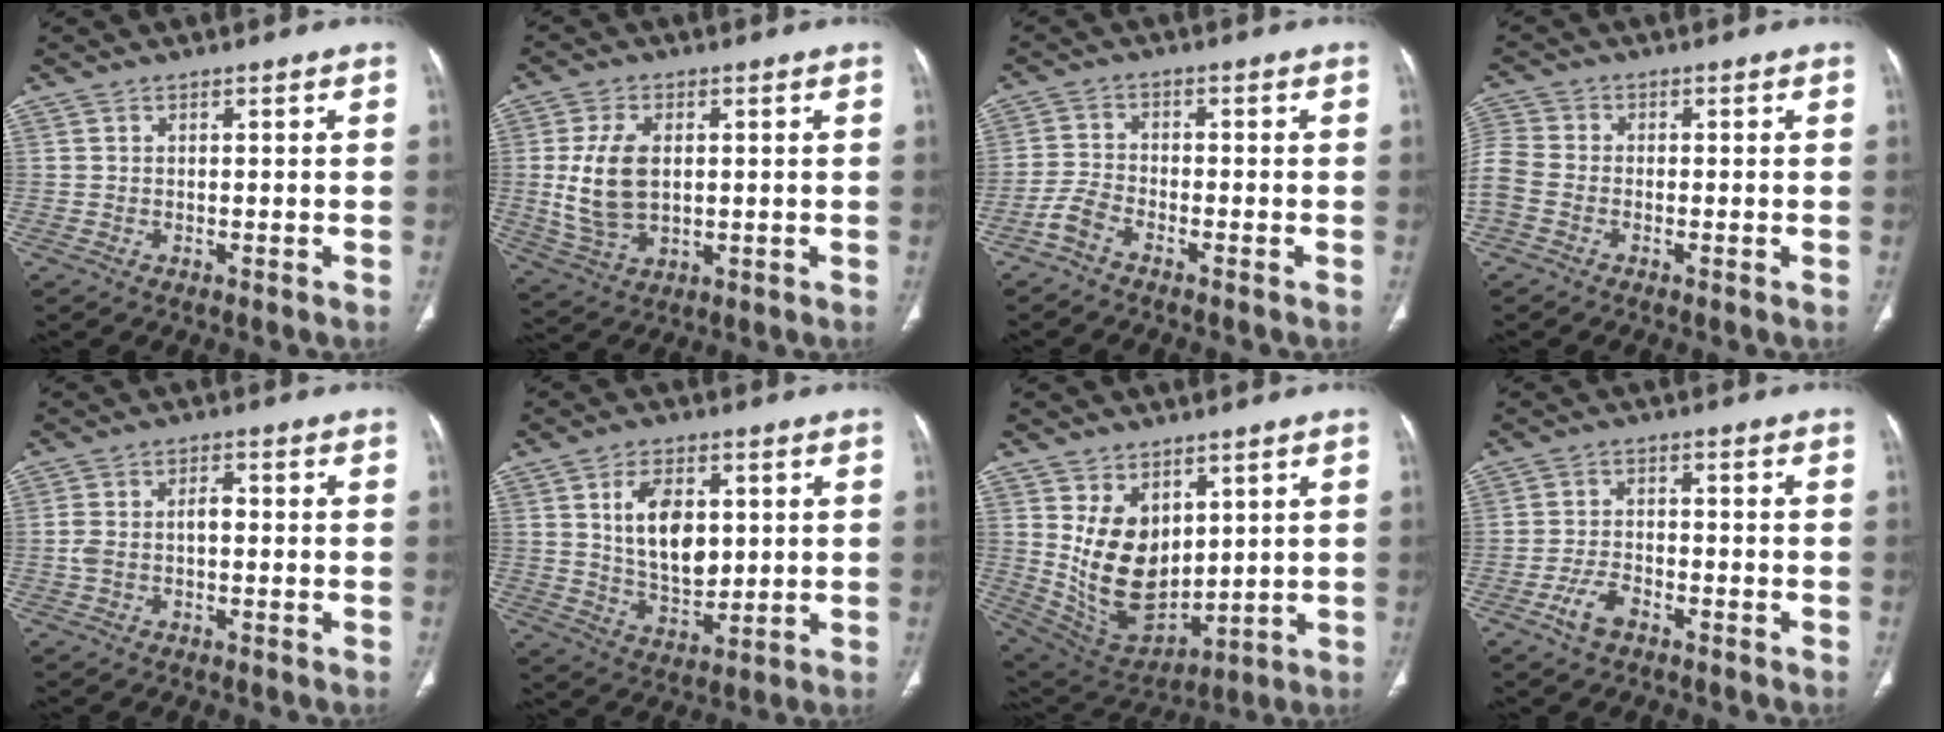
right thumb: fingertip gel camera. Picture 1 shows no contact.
{"total": 10.7, "force": [0.8, 6.5, 8.4], "torque": [-0.166, -0.005, 0.027]}
{"total": 3.5, "force": [-2.7, 1.2, 1.8], "torque": [-0.042, 0.015, -0.059]}
{"total": 7.1, "force": [-2.3, 5.0, 4.4], "torque": [-0.117, 0.012, -0.054]}
{"total": 4.3, "force": [-0.5, 2.4, 3.5], "torque": [-0.079, 0.022, -0.010]}
{"total": 11.4, "force": [2.5, 6.9, 8.7], "torque": [-0.125, -0.018, 0.052]}
{"total": 14.9, "force": [3.4, 10.0, 10.5], "torque": [-0.143, -0.031, 0.095]}
{"total": 4.8, "force": [-3.0, 2.4, 3.0], "torque": [-0.058, 0.020, -0.055]}